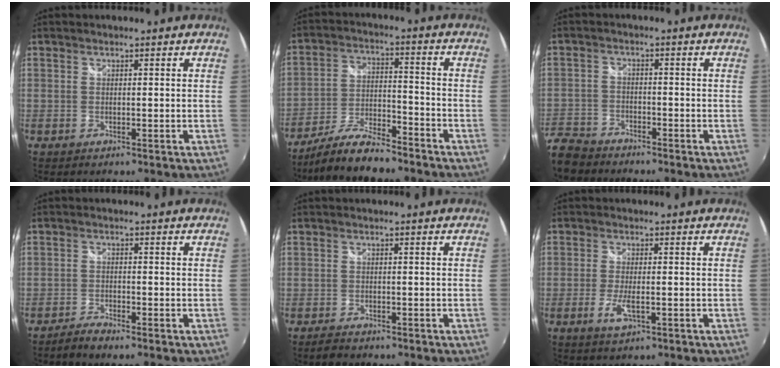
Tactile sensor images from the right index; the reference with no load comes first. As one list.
[{"total": 12.3, "force": [-10.4, 2.5, 6.0], "torque": [-0.133, -0.010, -0.185]}, {"total": 9.1, "force": [-7.3, 4.9, 2.5], "torque": [-0.086, -0.009, -0.141]}, {"total": 2.5, "force": [-2.2, 0.1, 1.0], "torque": [-0.036, -0.003, -0.048]}, {"total": 2.1, "force": [-1.8, 0.9, 0.7], "torque": [-0.021, -0.002, -0.034]}, {"total": 4.2, "force": [-1.5, 1.2, 3.8], "torque": [-0.082, -0.008, -0.027]}]